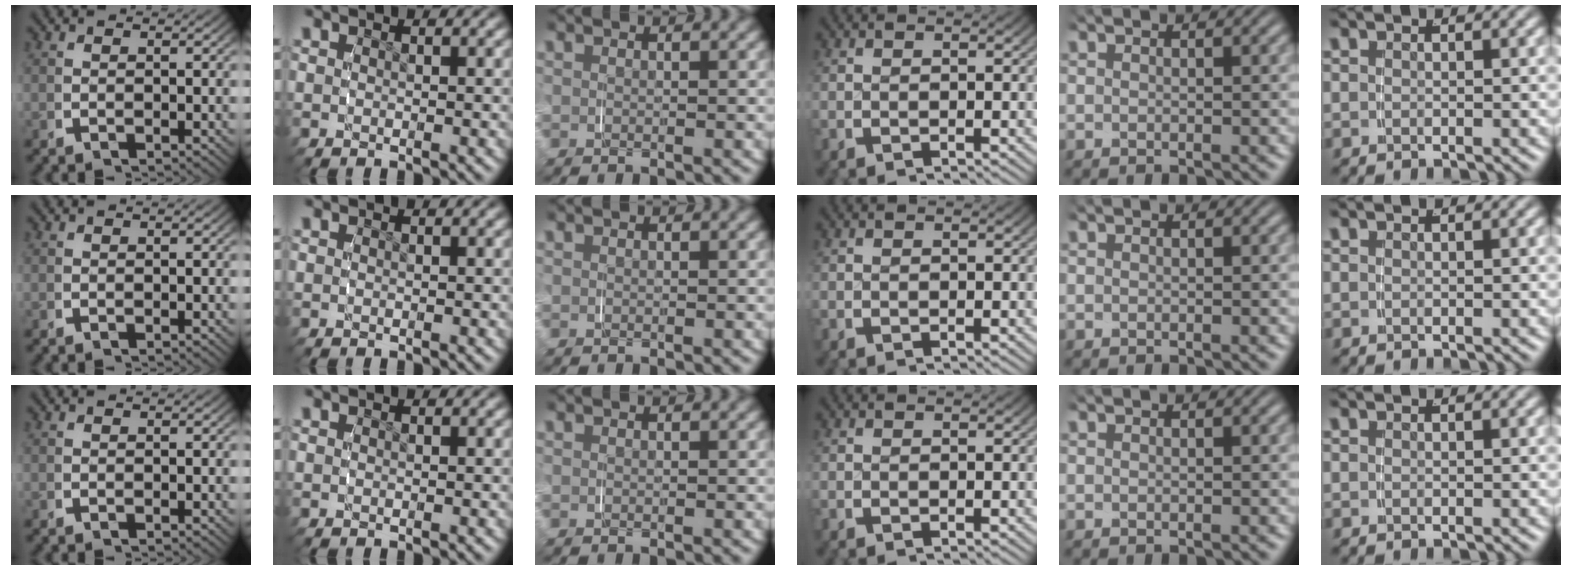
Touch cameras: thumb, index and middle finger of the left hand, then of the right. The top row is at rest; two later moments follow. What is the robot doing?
{"motion": "grasp_and_lifting", "object": "jewelry box"}